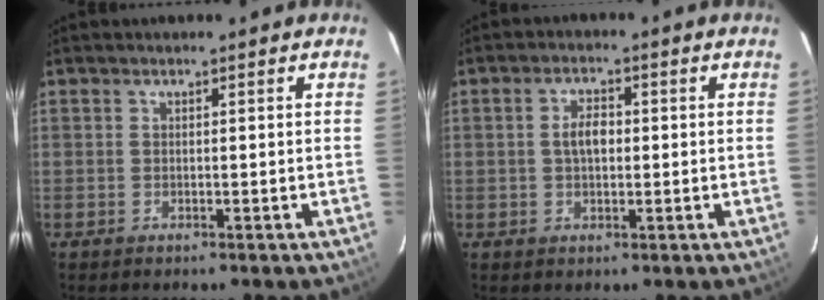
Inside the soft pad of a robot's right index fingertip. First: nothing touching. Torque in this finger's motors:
{"motor_torque": [0.10, -0.07, 0.08, 0.06]}